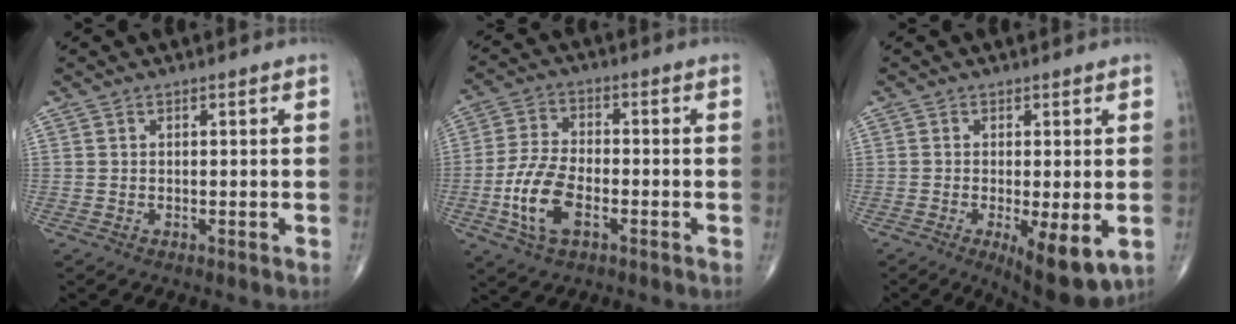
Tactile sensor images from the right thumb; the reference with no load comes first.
{"total": 10.2, "force": [-3.4, 5.1, 8.1], "torque": [-0.173, 0.013, -0.066]}
{"total": 9.3, "force": [-2.6, 2.9, 8.4], "torque": [-0.123, -0.022, -0.035]}